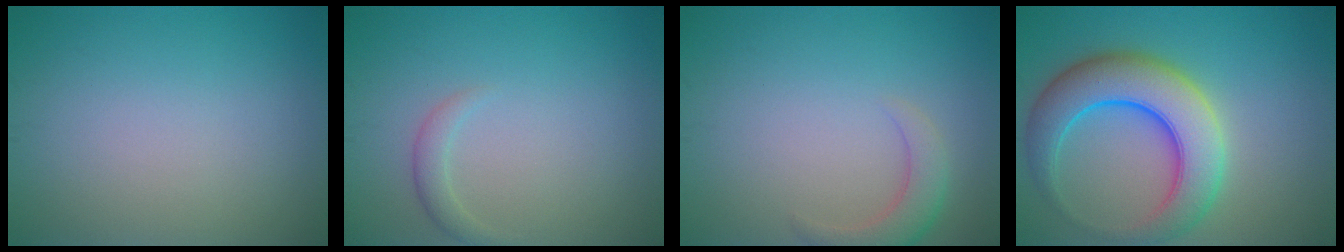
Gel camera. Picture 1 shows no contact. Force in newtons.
{"total": 1.3, "press": 1.3, "slide": 0.0}
{"total": 2.7, "press": 2.7, "slide": 0.3}
{"total": 8.4, "press": 8.4, "slide": 0.4}